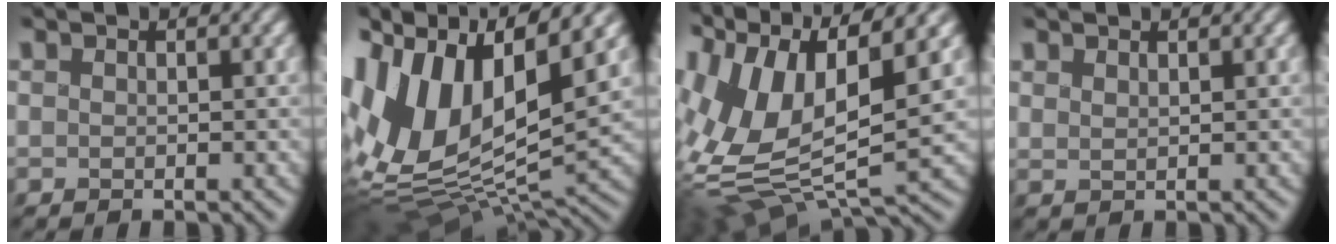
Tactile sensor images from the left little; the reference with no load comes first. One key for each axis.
{"total": 13.9, "fx": 3.6, "fy": 7.1, "fz": 11.3, "tx": -0.239, "ty": 0.015, "tz": 0.058}
{"total": 13.0, "fx": 2.3, "fy": 5.8, "fz": 11.4, "tx": -0.252, "ty": 0.010, "tz": 0.038}
{"total": 1.3, "fx": 0.9, "fy": 0.5, "fz": 0.8, "tx": 0.001, "ty": 0.001, "tz": 0.005}